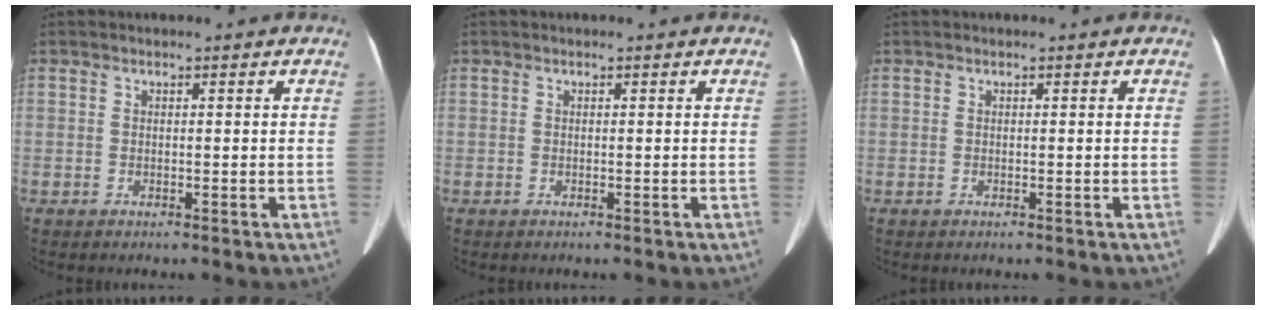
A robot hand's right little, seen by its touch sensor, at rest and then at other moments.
{"total": 0.0}
{"total": 0.0}